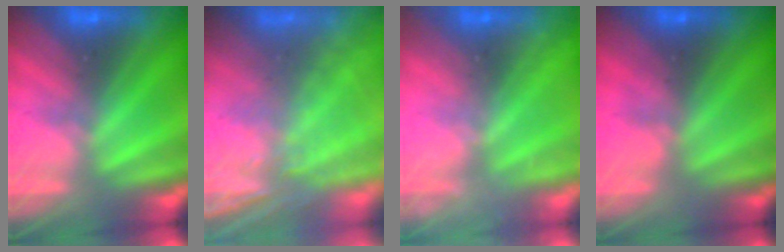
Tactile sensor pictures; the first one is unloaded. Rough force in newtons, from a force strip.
{"total": 6.1}
{"total": 2.3}
{"total": 4.5}